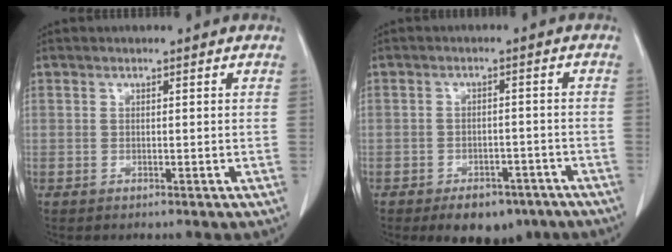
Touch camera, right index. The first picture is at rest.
{"total": 7.5, "force": [-5.5, 3.9, 3.4], "torque": [-0.041, 0.005, -0.076]}